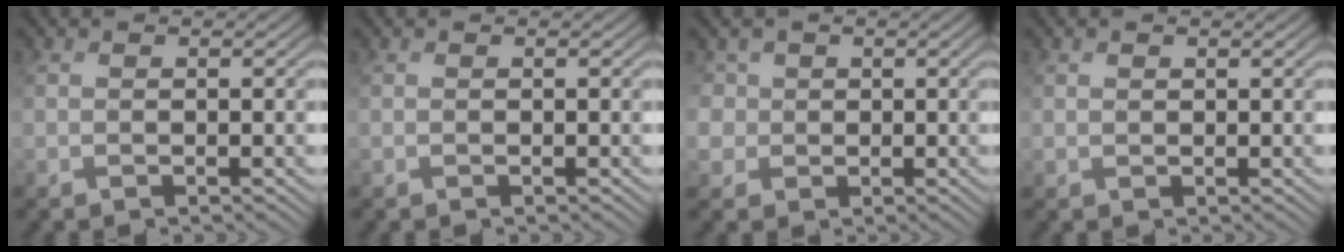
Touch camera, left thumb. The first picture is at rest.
{"total": 0.0}
{"total": 4.3, "force": [1.8, 3.9, 0.5], "torque": [-0.049, 0.016, 0.029]}
{"total": 1.0, "force": [0.7, 0.3, -0.6], "torque": [0.008, 0.004, 0.017]}